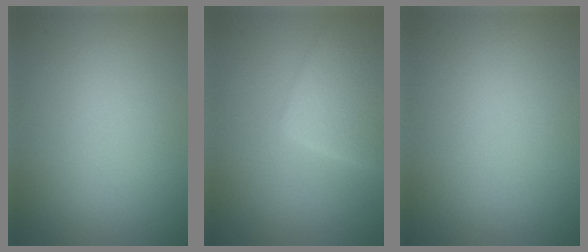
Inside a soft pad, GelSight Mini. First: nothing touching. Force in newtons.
{"total": 5.1, "press": 5.1, "slide": 0.3}
{"total": 0.0}